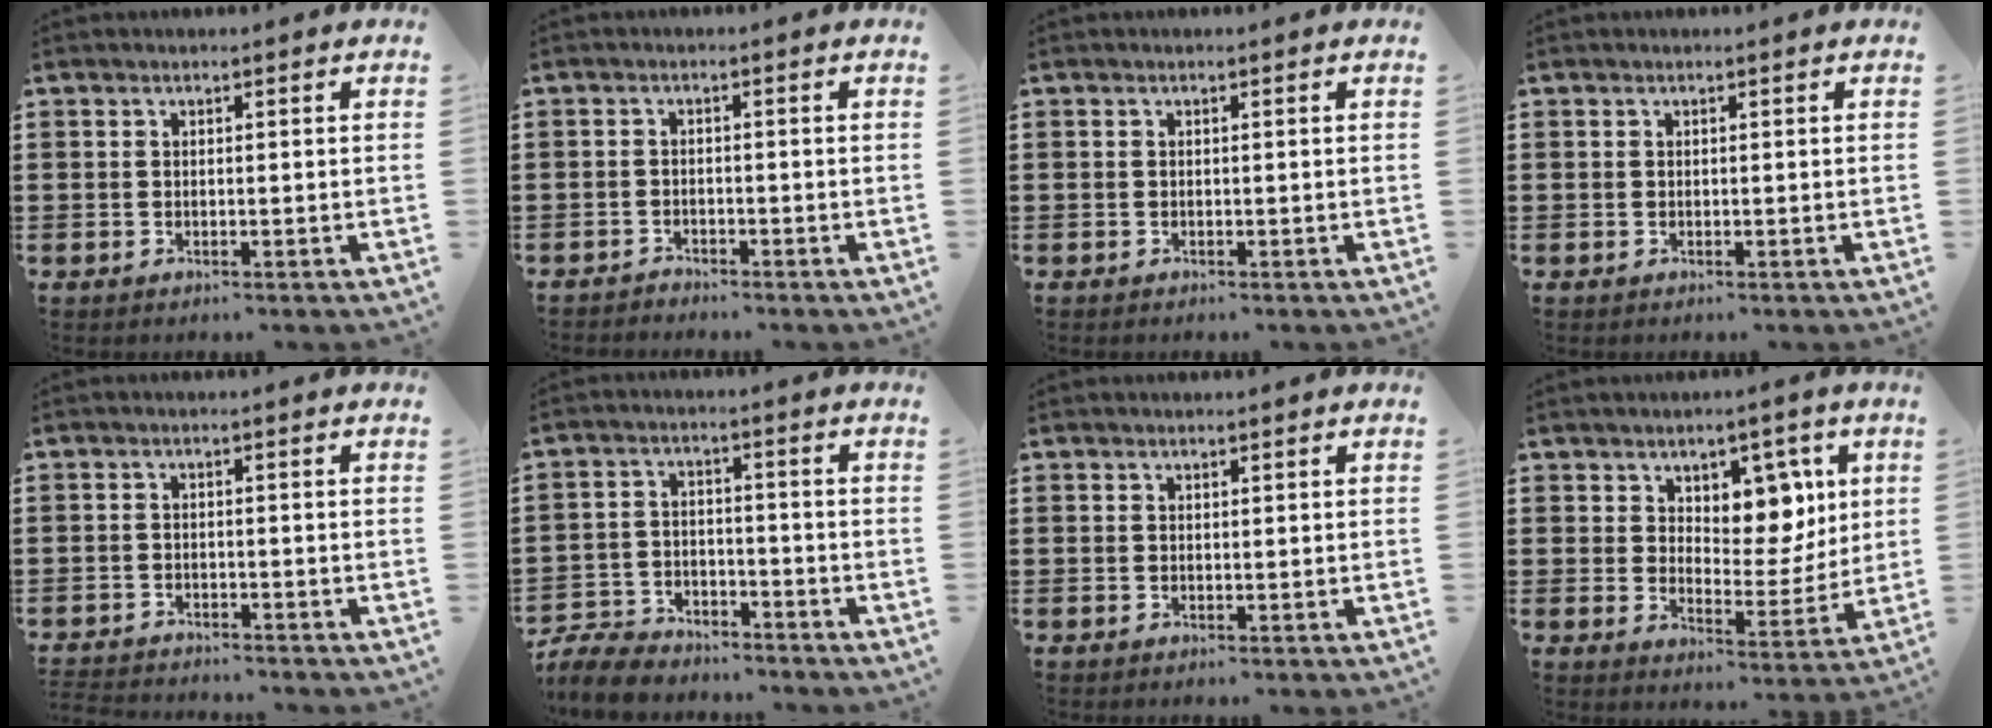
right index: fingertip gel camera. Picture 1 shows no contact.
{"total": 1.4, "force": [-1.4, 0.2, -0.1], "torque": [-0.003, 0.004, -0.031]}
{"total": 0.0}
{"total": 0.0}
{"total": 1.9, "force": [-1.9, 0.1, -0.1], "torque": [-0.003, 0.000, -0.042]}
{"total": 6.7, "force": [-6.4, 1.5, 1.2], "torque": [-0.039, 0.009, -0.132]}
{"total": 0.0}
{"total": 6.8, "force": [3.6, 4.7, 3.3], "torque": [-0.057, -0.012, 0.059]}